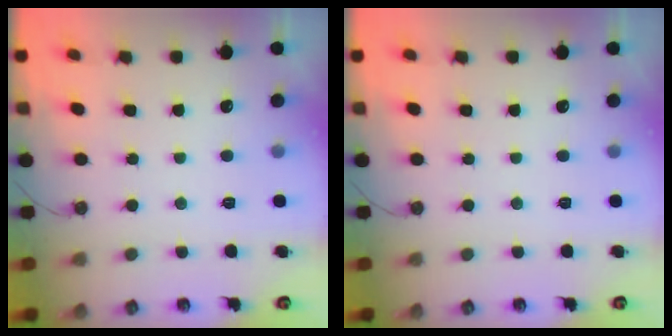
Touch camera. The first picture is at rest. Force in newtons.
{"total": 0.0}